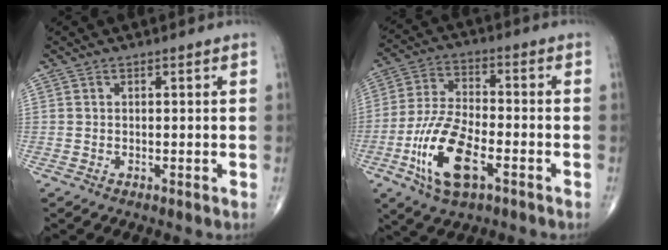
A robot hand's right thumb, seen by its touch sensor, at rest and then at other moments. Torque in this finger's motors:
{"motor_torque": [0.23, 0.32, 0.93, 0.46, 0.47]}